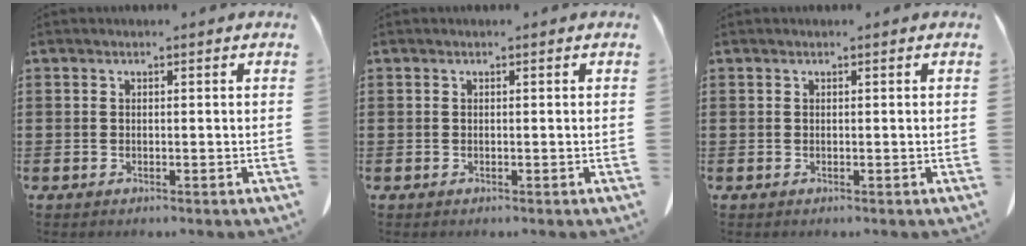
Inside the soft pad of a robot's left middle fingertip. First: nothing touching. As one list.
[{"total": 0.0}, {"total": 0.0}]